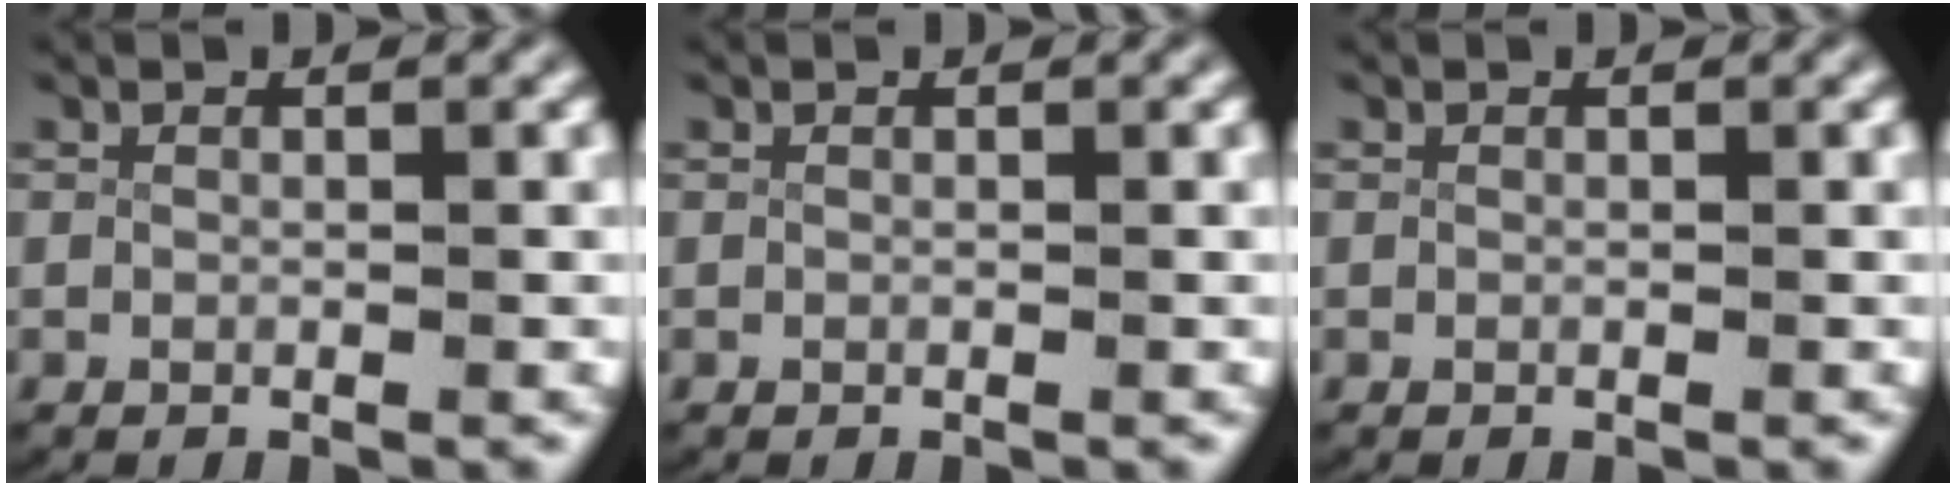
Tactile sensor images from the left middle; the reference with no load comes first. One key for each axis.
{"total": 0.0}
{"total": 0.0}